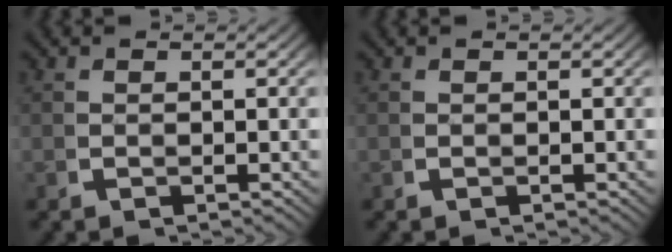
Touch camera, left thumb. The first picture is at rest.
{"total": 0.0}